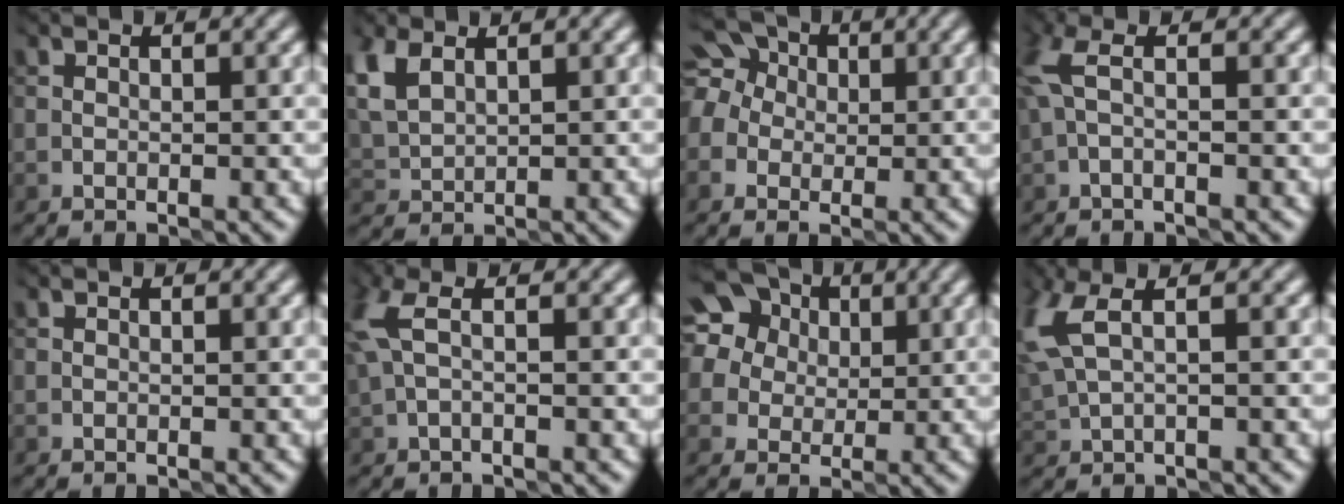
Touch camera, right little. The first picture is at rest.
{"total": 3.9, "force": [1.8, 2.4, 2.5], "torque": [-0.079, 0.008, 0.043]}
{"total": 8.5, "force": [1.8, 7.5, 3.7], "torque": [-0.092, 0.039, 0.003]}
{"total": 2.4, "force": [0.1, 0.9, 2.2], "torque": [-0.067, 0.008, 0.000]}
{"total": 0.0}
{"total": 2.8, "force": [0.6, 1.3, 2.4], "torque": [-0.074, 0.006, 0.013]}
{"total": 12.6, "force": [5.1, 10.3, 5.3], "torque": [-0.146, 0.028, 0.086]}
{"total": 4.9, "force": [1.6, 2.0, 4.2], "torque": [-0.126, 0.006, 0.039]}